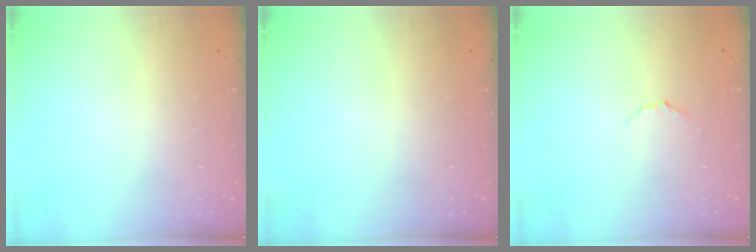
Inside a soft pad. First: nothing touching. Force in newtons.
{"total": 0.0}
{"total": 3.9, "press": 3.9, "slide": 0.4}